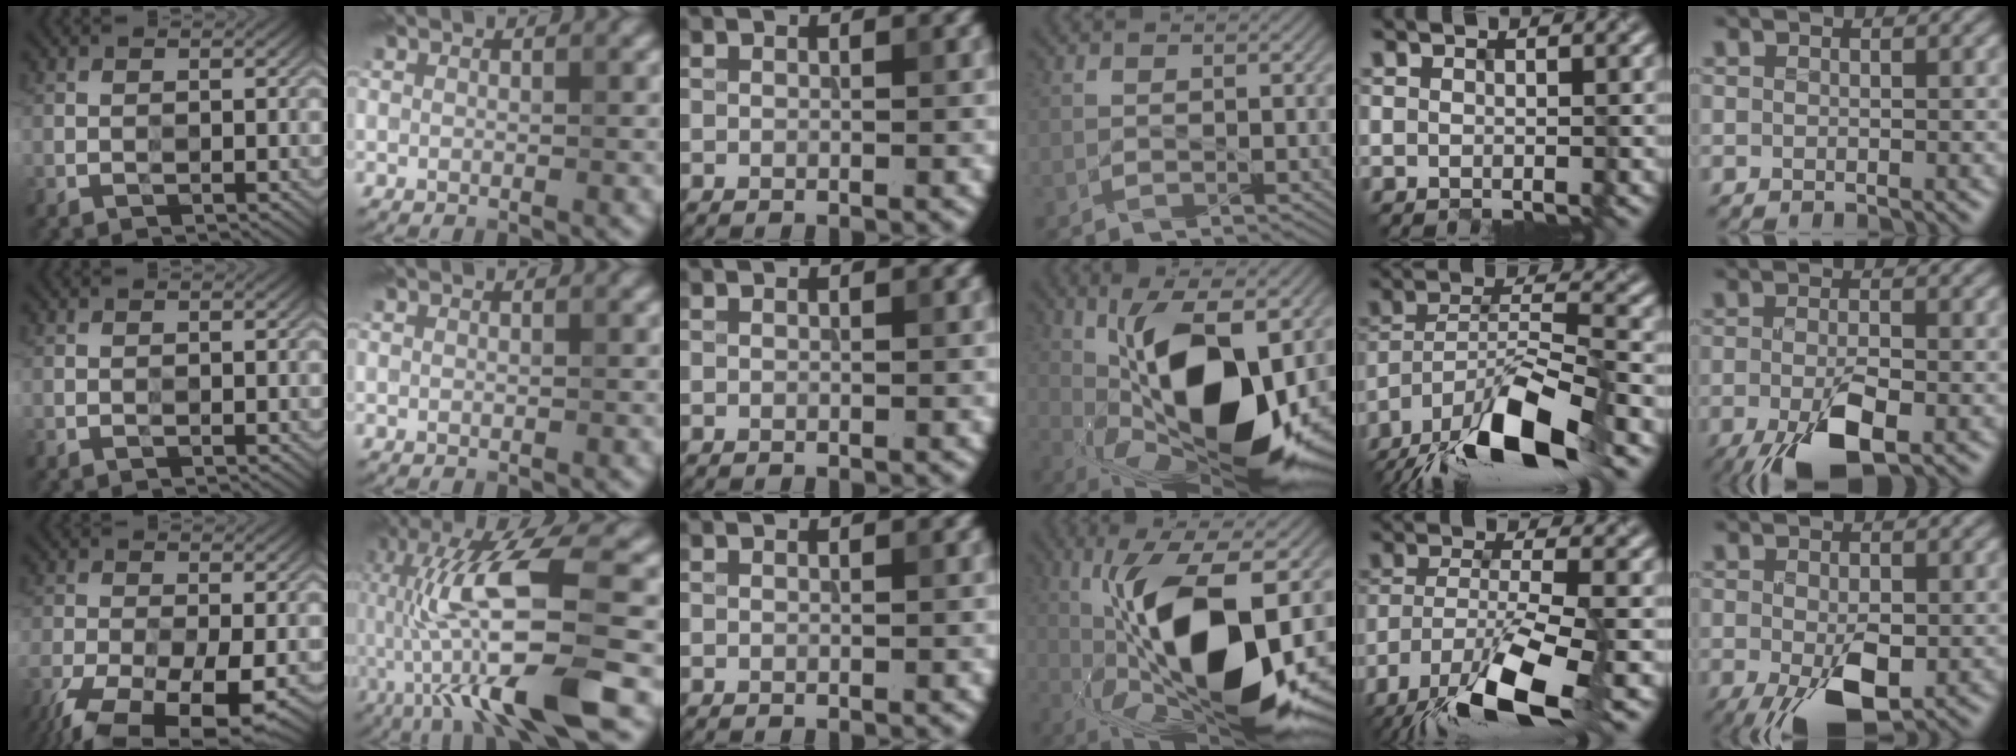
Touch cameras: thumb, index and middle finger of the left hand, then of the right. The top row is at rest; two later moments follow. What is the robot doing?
{"motion": "extract", "object": "ethernet cable"}